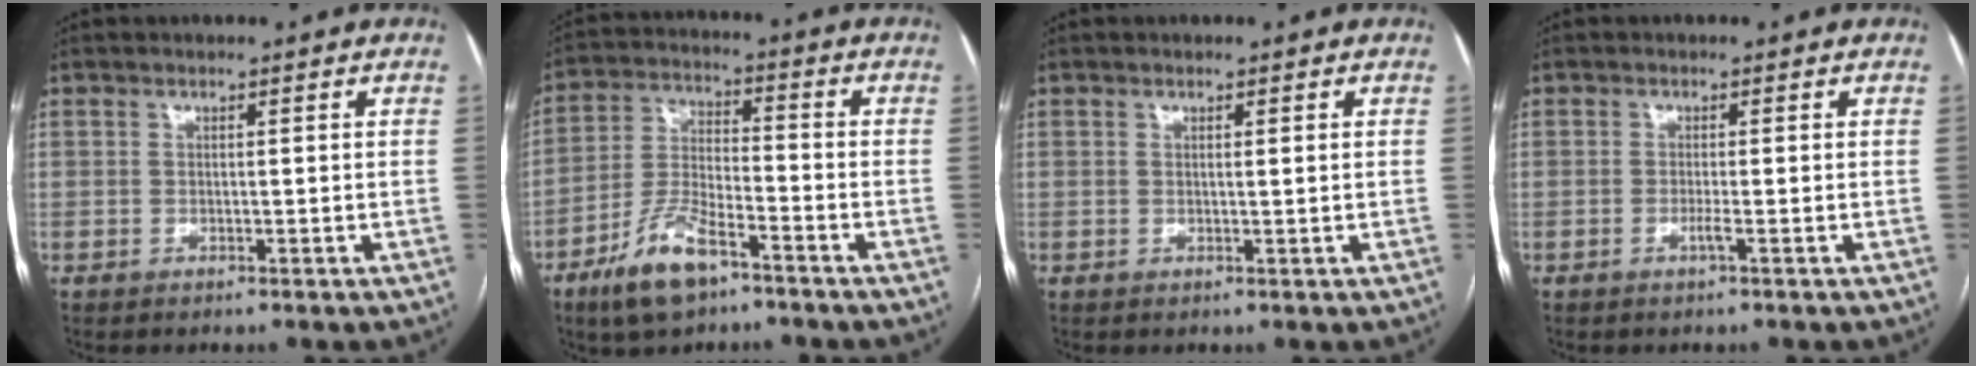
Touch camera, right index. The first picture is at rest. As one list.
[{"total": 10.5, "force": [-6.7, 3.4, 7.3], "torque": [-0.156, -0.007, -0.124]}, {"total": 0.7, "force": [0.3, -0.3, 0.6], "torque": [-0.012, -0.001, 0.003]}, {"total": 1.0, "force": [-0.4, -0.2, 0.9], "torque": [-0.019, -0.001, -0.009]}]